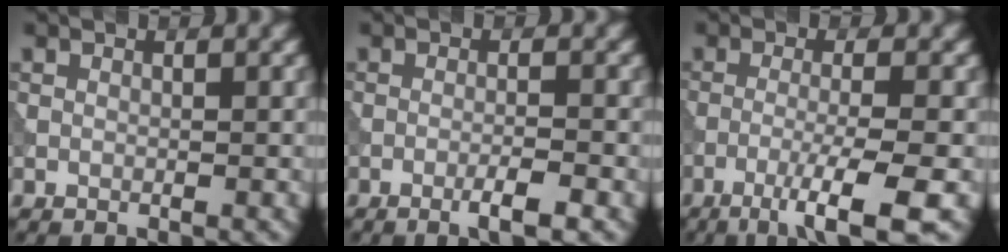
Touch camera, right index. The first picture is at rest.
{"total": 2.6, "force": [-1.3, 0.3, 2.2], "torque": [-0.032, 0.004, -0.026]}
{"total": 6.0, "force": [-3.2, 0.7, 5.1], "torque": [-0.073, 0.003, -0.064]}